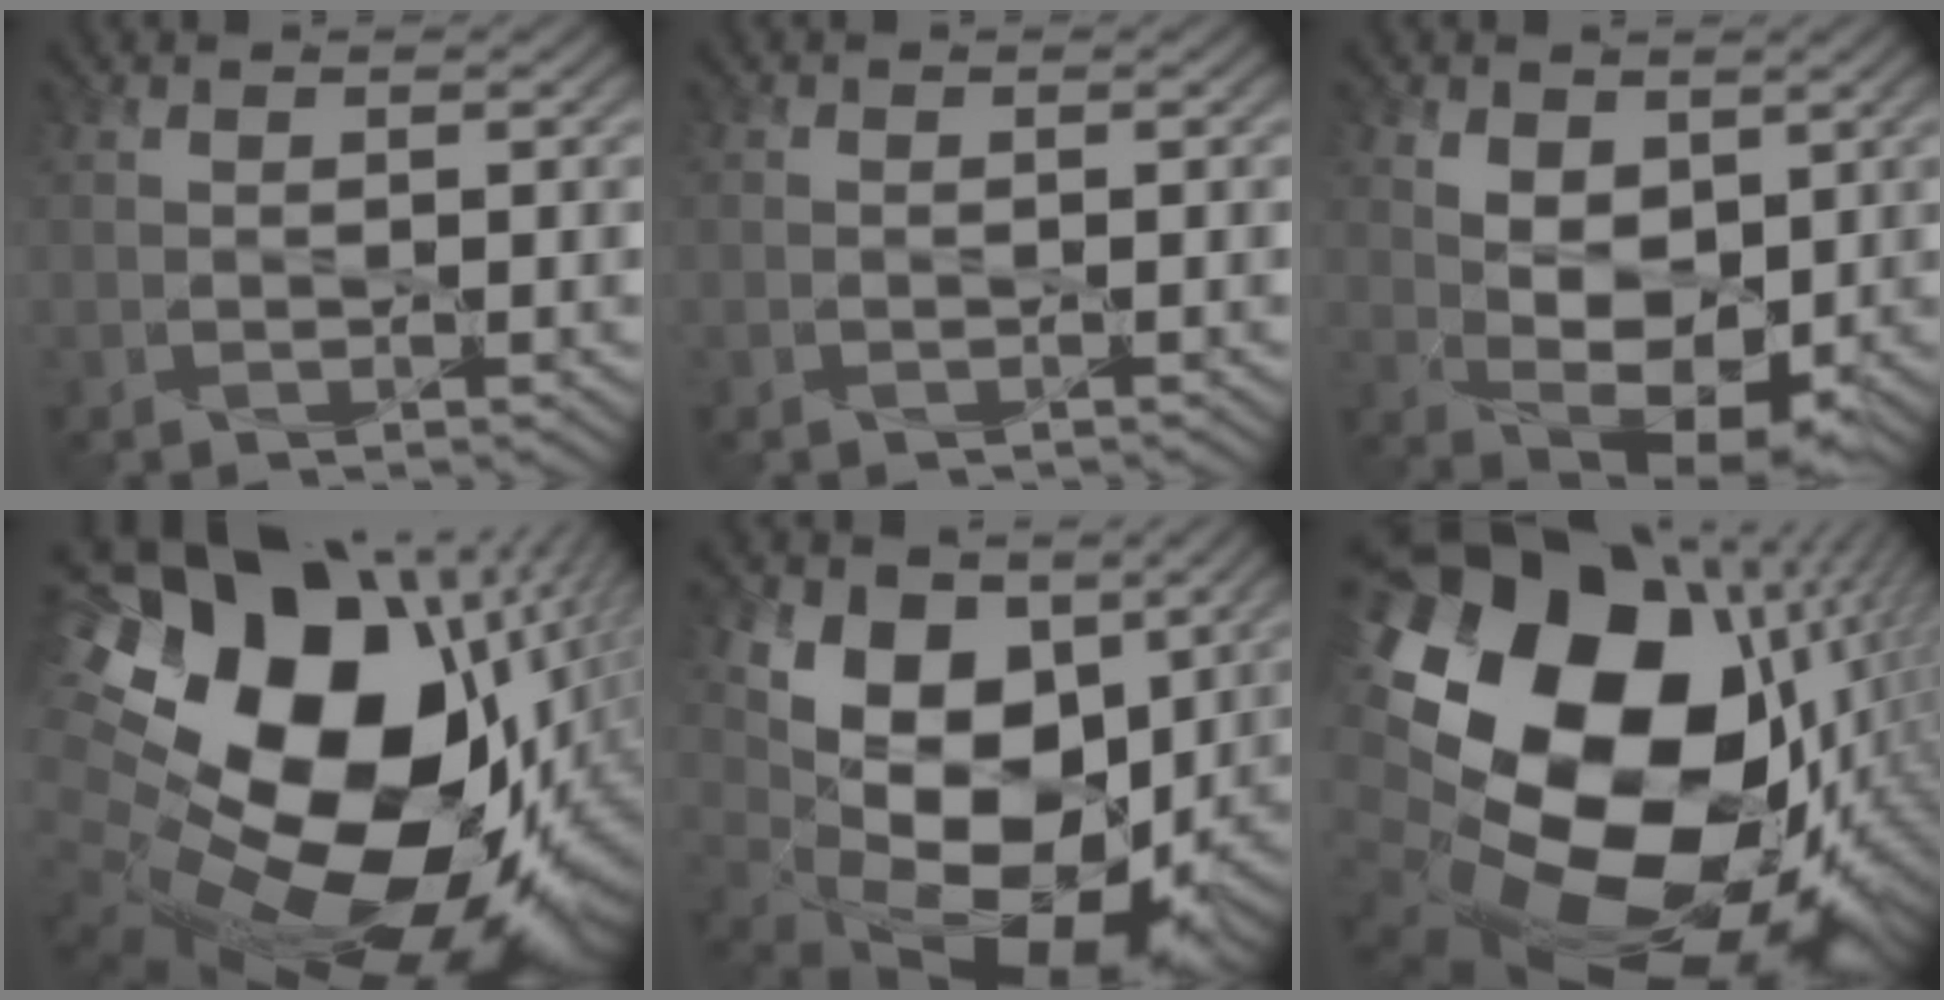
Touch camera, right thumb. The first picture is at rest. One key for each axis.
{"total": 0.6, "fx": -0.3, "fy": -0.1, "fz": -0.5, "tx": 0.008, "ty": 0.000, "tz": -0.006}
{"total": 7.5, "fx": 2.0, "fy": 5.1, "fz": 5.1, "tx": -0.112, "ty": -0.014, "tz": 0.043}
{"total": 21.4, "fx": 2.1, "fy": 15.6, "fz": 14.5, "tx": -0.298, "ty": -0.058, "tz": 0.068}
{"total": 15.7, "fx": 2.9, "fy": 11.3, "fz": 10.4, "tx": -0.179, "ty": -0.025, "tz": 0.067}
{"total": 23.4, "fx": -0.3, "fy": 18.7, "fz": 14.2, "tx": -0.300, "ty": -0.082, "tz": -0.007}